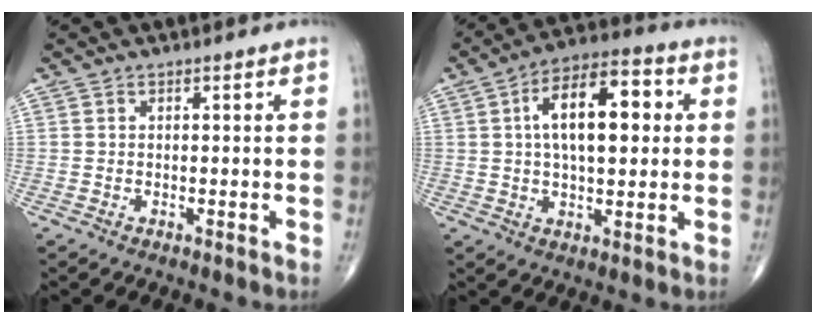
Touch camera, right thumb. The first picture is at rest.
{"total": 15.1, "force": [2.8, 7.2, 12.9], "torque": [-0.190, 0.018, 0.040]}